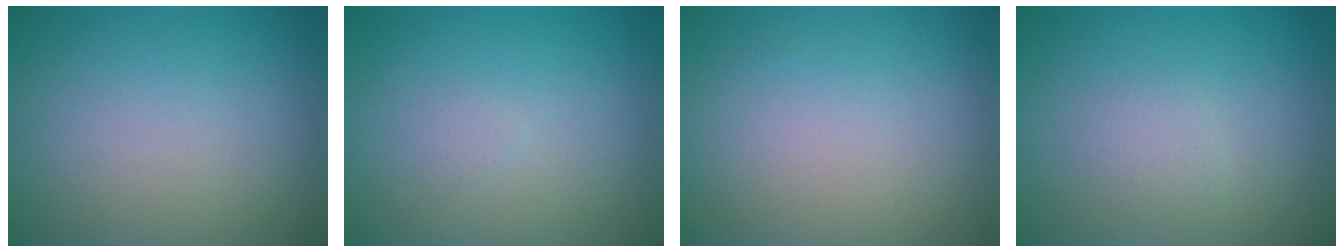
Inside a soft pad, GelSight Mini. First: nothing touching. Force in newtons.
{"total": 0.6, "press": 0.6, "slide": 0.1}
{"total": 0.0}
{"total": 1.3, "press": 1.3, "slide": 0.2}